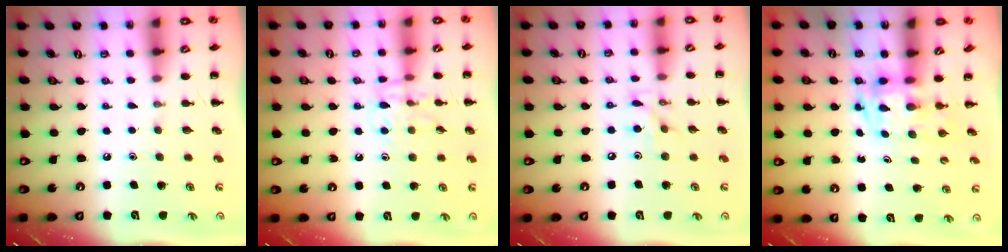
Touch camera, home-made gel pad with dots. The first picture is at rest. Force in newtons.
{"total": 10.0, "press": 10.0, "slide": 0.8}
{"total": 7.2, "press": 7.2, "slide": 0.7}
{"total": 2.8, "press": 2.7, "slide": 0.7}